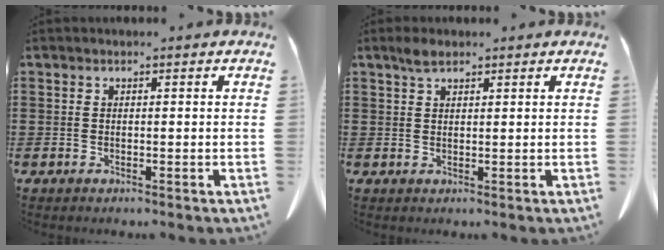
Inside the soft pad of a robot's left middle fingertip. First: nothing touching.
{"total": 2.1, "force": [1.5, 0.8, 1.3], "torque": [-0.030, 0.001, 0.028]}